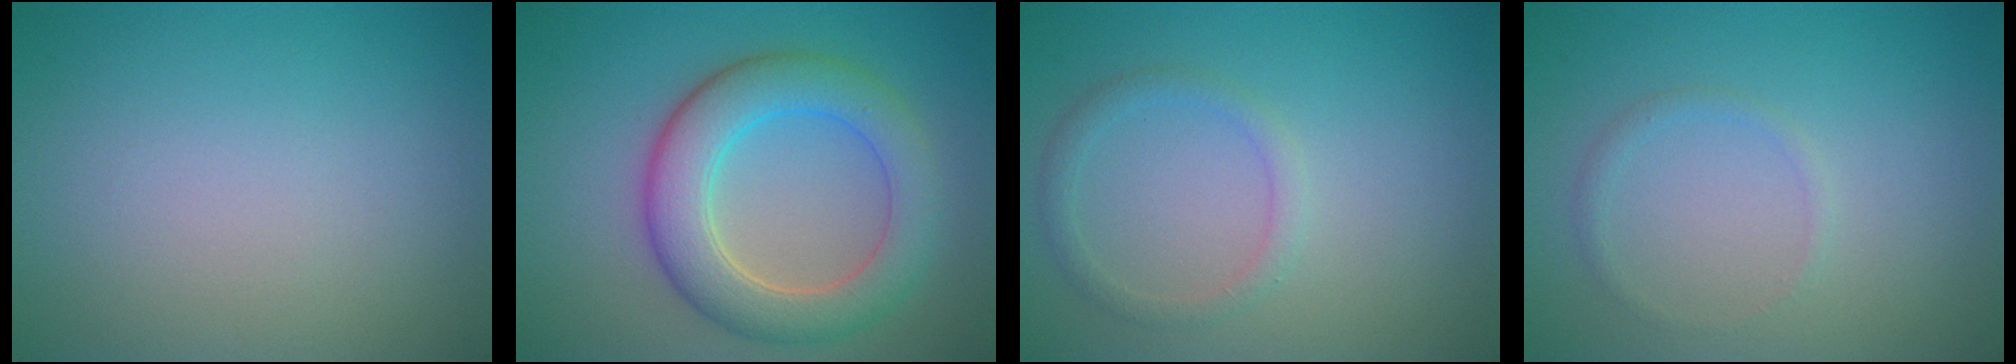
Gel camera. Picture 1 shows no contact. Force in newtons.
{"total": 6.4, "press": 6.4, "slide": 0.3}
{"total": 1.5, "press": 1.5, "slide": 0.1}
{"total": 0.9, "press": 0.9, "slide": 0.1}